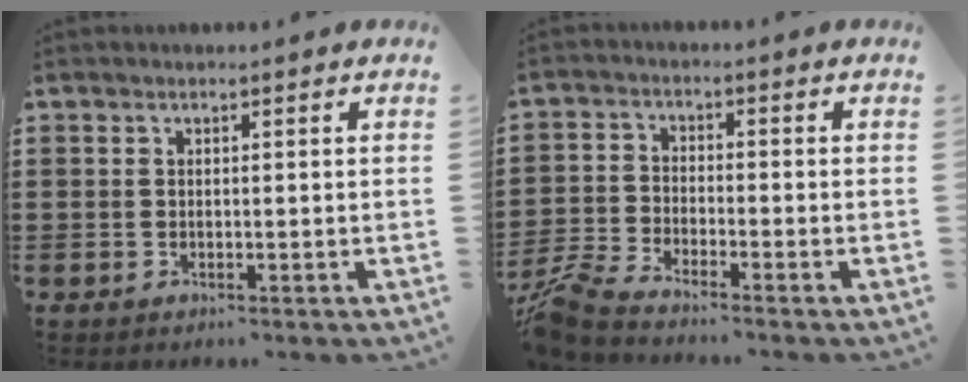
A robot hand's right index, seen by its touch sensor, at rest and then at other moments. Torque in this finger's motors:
{"motor_torque": [2.14, 0.00, 0.86, 0.21]}